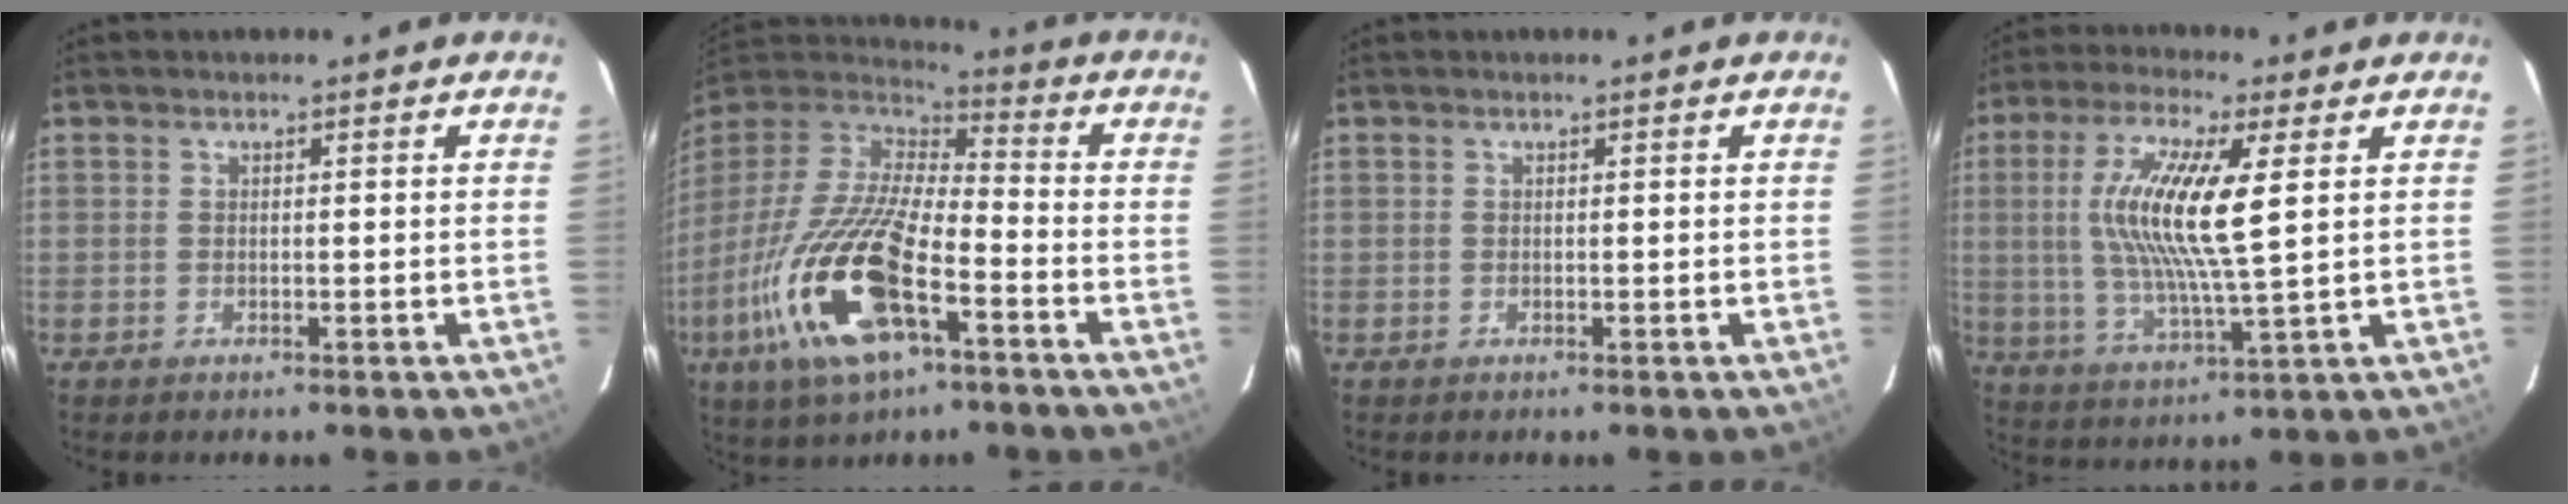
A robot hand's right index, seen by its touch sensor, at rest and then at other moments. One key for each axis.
{"total": 23.6, "fx": -10.3, "fy": 8.3, "fz": 19.5, "tx": -0.401, "ty": -0.053, "tz": -0.199}
{"total": 0.0}
{"total": 14.4, "fx": 2.9, "fy": 1.9, "fz": 14.0, "tx": -0.268, "ty": -0.001, "tz": 0.056}